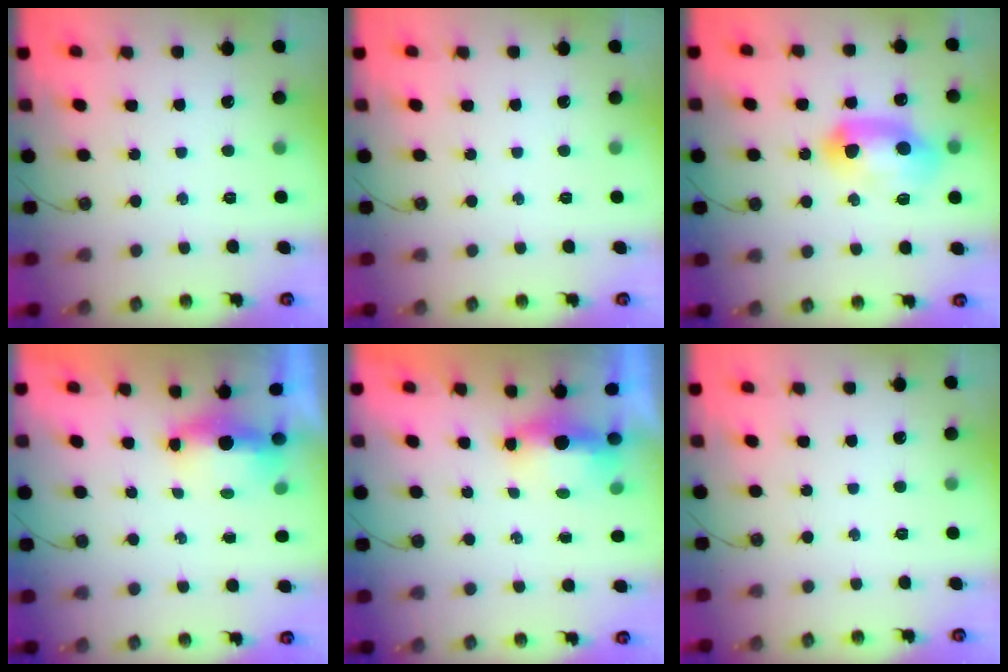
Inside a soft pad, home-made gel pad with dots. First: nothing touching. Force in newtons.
{"total": 0.0}
{"total": 14.2, "press": 14.2, "slide": 0.8}
{"total": 5.4, "press": 5.0, "slide": 2.1}
{"total": 5.1, "press": 5.0, "slide": 1.2}
{"total": 0.0}